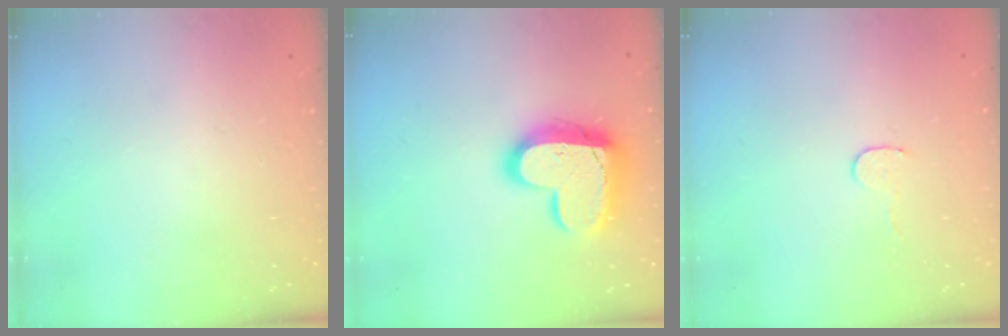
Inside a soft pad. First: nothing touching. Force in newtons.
{"total": 17.3, "press": 17.2, "slide": 1.4}
{"total": 4.1, "press": 4.1, "slide": 0.3}